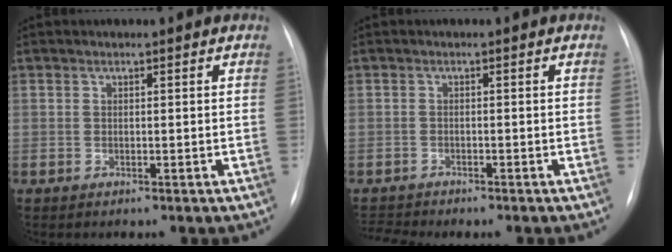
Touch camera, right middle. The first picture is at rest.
{"total": 2.2, "force": [-2.2, -0.2, -0.1], "torque": [0.004, -0.010, -0.035]}